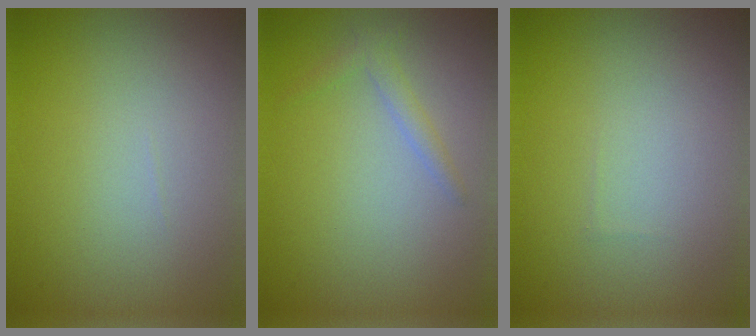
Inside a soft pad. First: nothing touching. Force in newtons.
{"total": 1.3, "press": 1.3, "slide": 0.0}
{"total": 0.0}